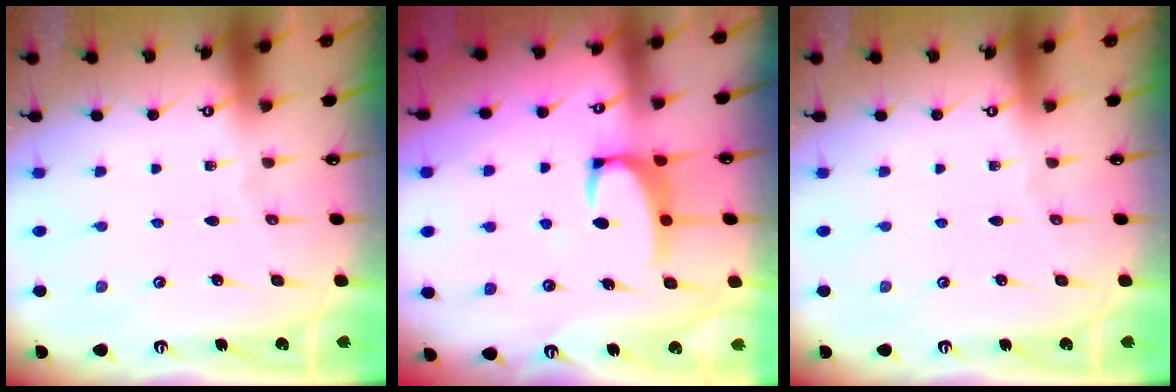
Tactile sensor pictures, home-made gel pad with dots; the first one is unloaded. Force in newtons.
{"total": 3.3, "press": 3.3, "slide": 0.7}
{"total": 0.0}